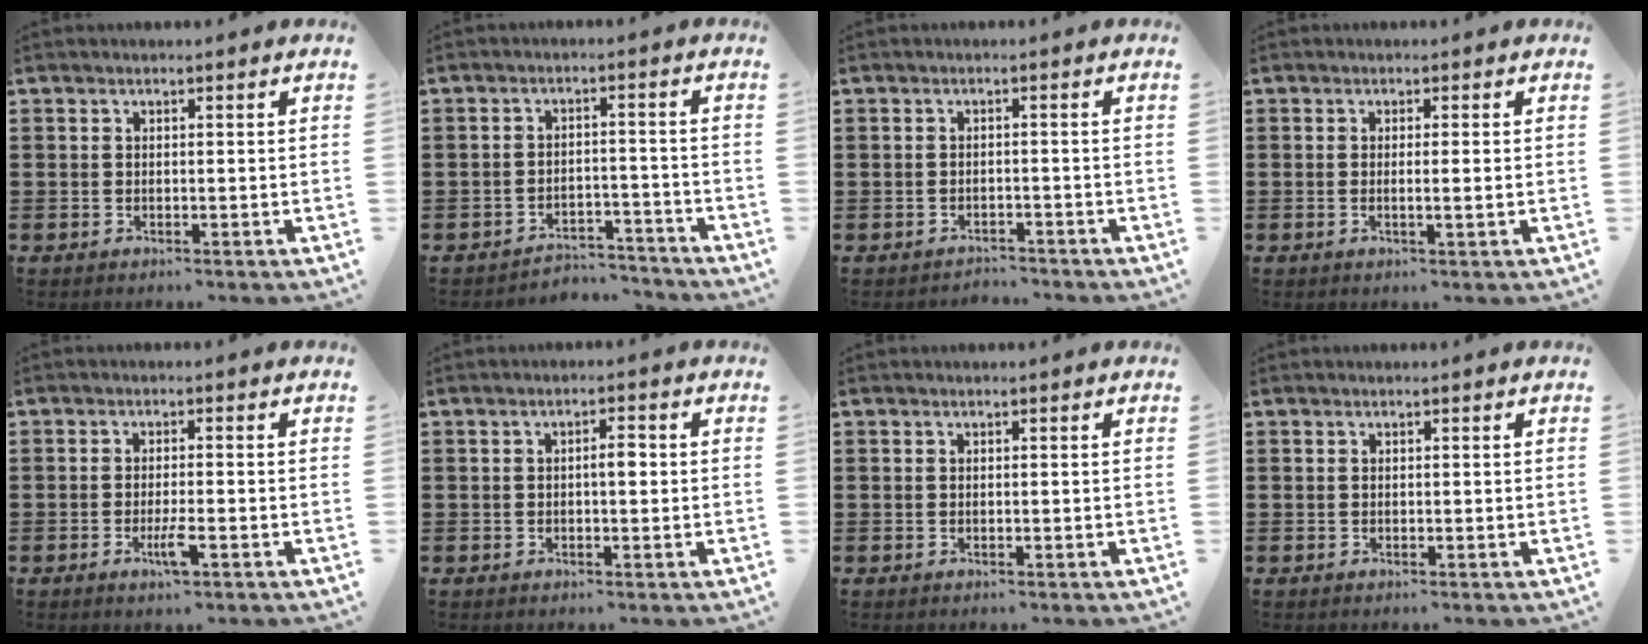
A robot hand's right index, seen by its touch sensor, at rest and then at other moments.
{"total": 3.8, "force": [-3.7, 0.7, 0.3], "torque": [-0.010, 0.006, -0.077]}
{"total": 1.8, "force": [-1.8, 0.2, -0.3], "torque": [-0.001, 0.002, -0.042]}
{"total": 1.5, "force": [-0.2, -0.2, 1.5], "torque": [-0.024, -0.006, -0.005]}
{"total": 3.7, "force": [-1.6, 0.4, 3.3], "torque": [-0.069, -0.011, -0.031]}
{"total": 2.3, "force": [-0.1, 0.7, 2.2], "torque": [-0.042, 0.003, -0.003]}
{"total": 0.0}
{"total": 0.0}